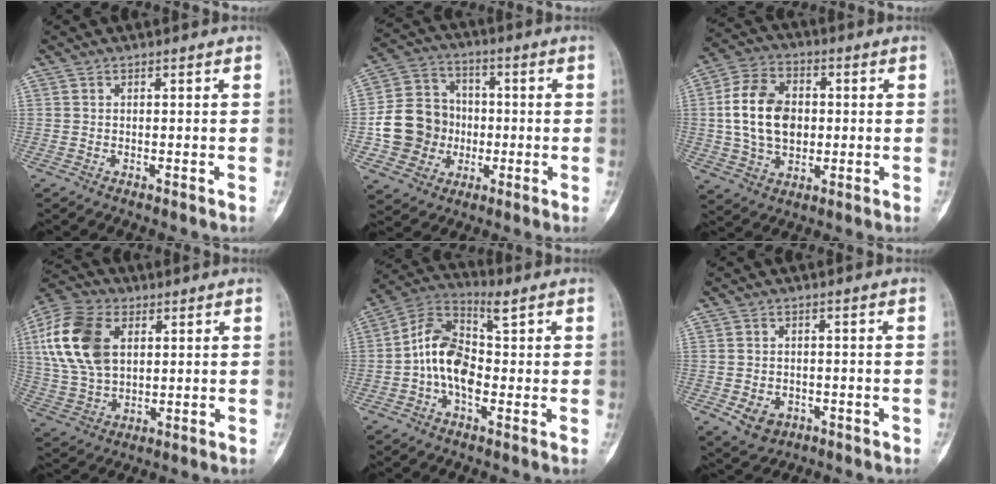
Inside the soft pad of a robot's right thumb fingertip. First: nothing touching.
{"total": 14.0, "force": [-1.8, 12.8, 5.5], "torque": [-0.076, 0.029, -0.029]}
{"total": 14.1, "force": [0.6, 10.0, 10.0], "torque": [-0.165, 0.014, 0.012]}
{"total": 16.5, "force": [4.3, 10.7, 11.8], "torque": [-0.235, 0.003, 0.081]}
{"total": 10.8, "force": [0.1, 6.4, 8.6], "torque": [-0.162, 0.032, -0.004]}
{"total": 5.0, "force": [-1.8, 4.0, 2.4], "torque": [-0.029, 0.009, -0.018]}